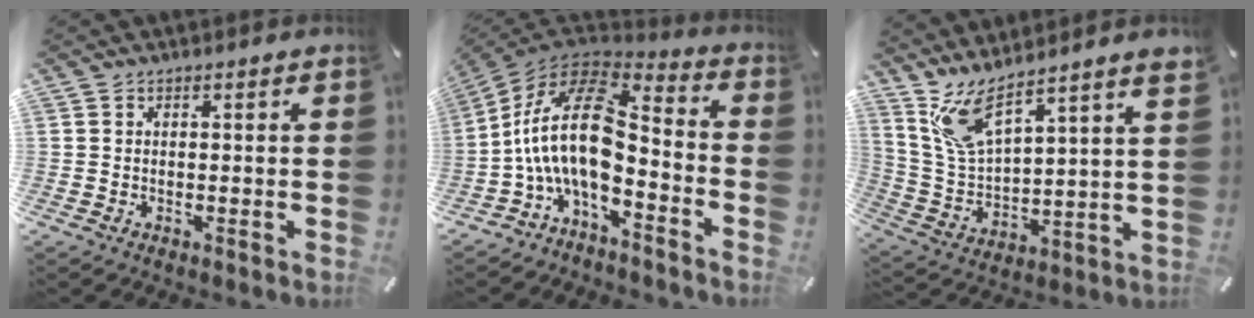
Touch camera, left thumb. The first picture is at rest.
{"total": 19.6, "force": [-1.9, 10.7, 16.3], "torque": [-0.363, 0.003, -0.036]}
{"total": 12.2, "force": [8.9, 4.0, 7.3], "torque": [-0.177, -0.041, 0.162]}